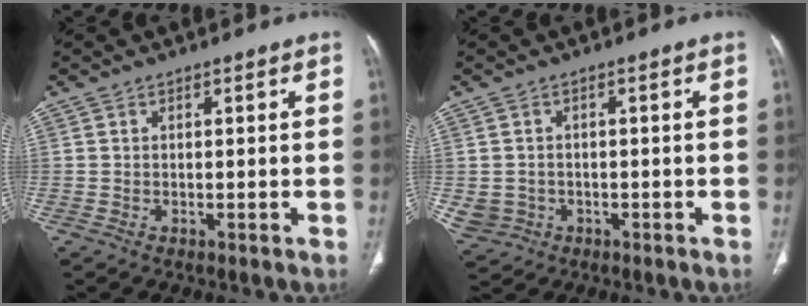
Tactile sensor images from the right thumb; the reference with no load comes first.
{"total": 4.7, "force": [-1.1, 4.3, 1.5], "torque": [-0.032, 0.010, -0.008]}